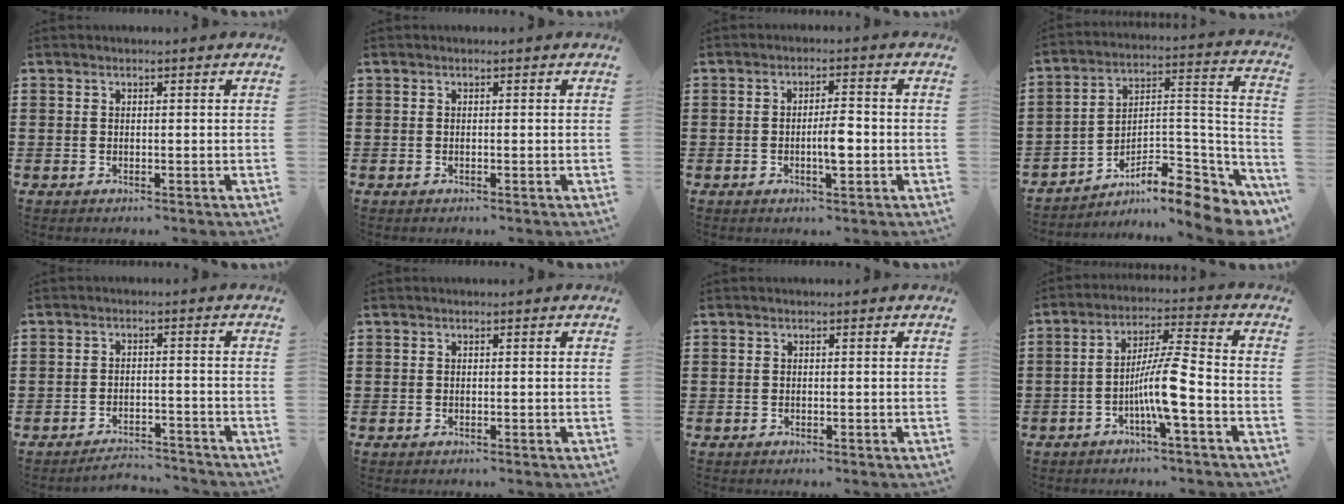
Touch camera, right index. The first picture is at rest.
{"total": 0.0}
{"total": 4.3, "force": [-0.9, 1.0, 4.1], "torque": [-0.078, 0.000, -0.019]}
{"total": 8.8, "force": [-6.9, 2.8, 4.8], "torque": [-0.066, 0.007, -0.129]}
{"total": 3.3, "force": [-3.2, 0.3, 0.2], "torque": [-0.009, 0.002, -0.068]}
{"total": 0.0}
{"total": 0.0}
{"total": 8.4, "force": [-3.2, 0.6, 7.8], "torque": [-0.151, -0.003, -0.065]}